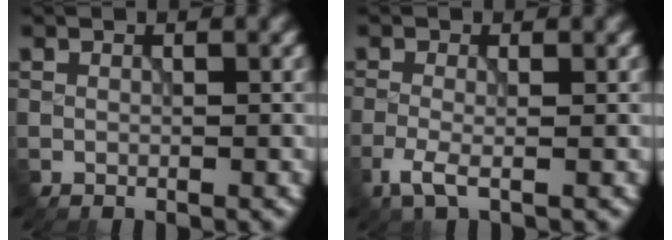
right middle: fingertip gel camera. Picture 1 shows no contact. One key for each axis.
{"total": 2.2, "fx": -1.2, "fy": 0.6, "fz": 1.7, "tx": -0.044, "ty": -0.005, "tz": -0.029}